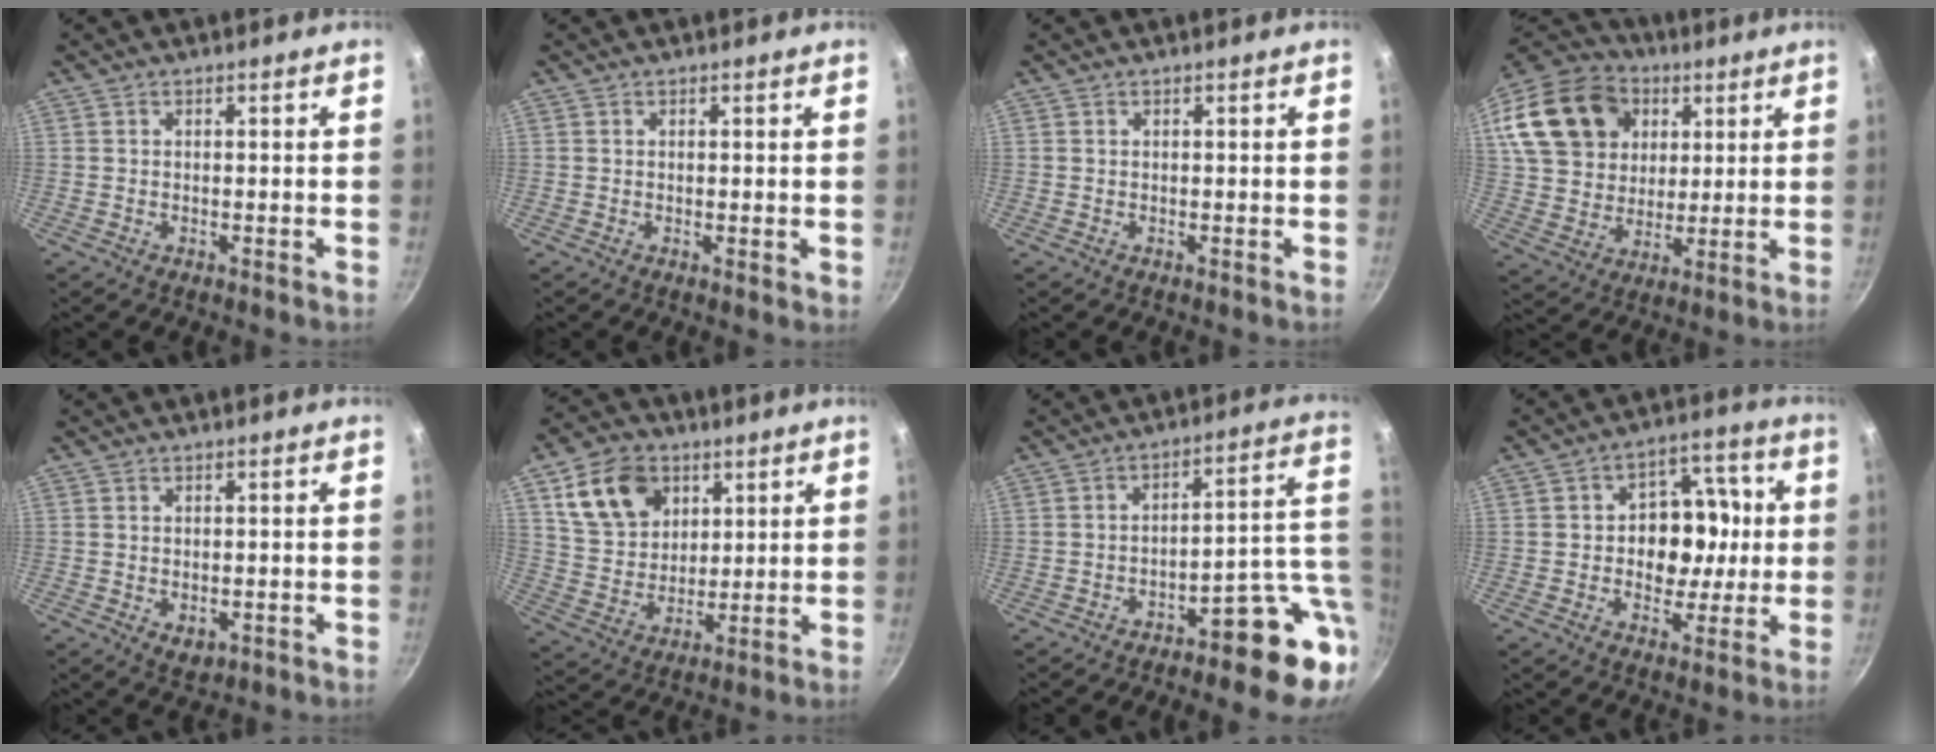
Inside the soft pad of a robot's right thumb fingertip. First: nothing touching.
{"total": 1.0, "force": [0.1, 0.3, 0.9], "torque": [-0.013, -0.002, 0.000]}
{"total": 0.0}
{"total": 23.6, "force": [8.4, 18.2, 12.5], "torque": [-0.238, 0.019, 0.154]}
{"total": 2.8, "force": [-0.3, 1.9, 2.0], "torque": [-0.031, -0.007, 0.000]}
{"total": 14.4, "force": [6.2, 10.7, 7.4], "torque": [-0.108, -0.014, 0.119]}
{"total": 11.1, "force": [-3.5, 4.0, 9.7], "torque": [-0.084, 0.037, -0.048]}
{"total": 12.7, "force": [0.1, 9.7, 8.2], "torque": [-0.068, 0.015, -0.005]}